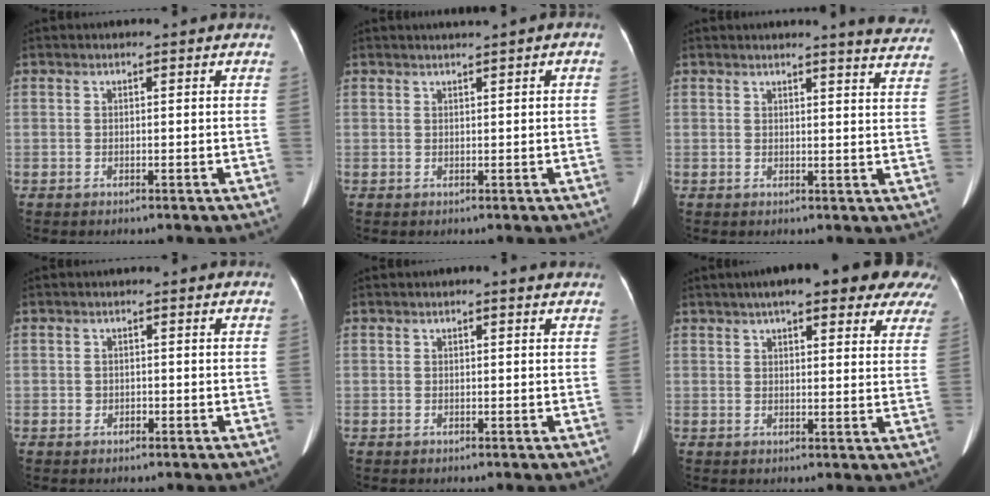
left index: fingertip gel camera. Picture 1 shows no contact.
{"total": 1.4, "force": [0.7, 0.1, 1.2], "torque": [-0.024, 0.010, 0.013]}
{"total": 7.9, "force": [7.6, -0.3, 2.2], "torque": [-0.017, -0.037, 0.062]}
{"total": 1.1, "force": [-1.0, 0.5, -0.3], "torque": [0.003, -0.013, -0.013]}
{"total": 1.2, "force": [0.9, 0.2, 0.7], "torque": [-0.013, 0.010, 0.009]}
{"total": 19.1, "force": [14.4, 4.6, 11.6], "torque": [-0.151, 0.040, 0.166]}